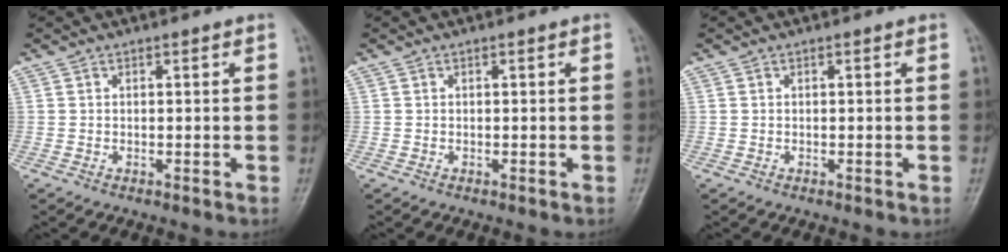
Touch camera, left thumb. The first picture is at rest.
{"total": 0.0}
{"total": 0.0}